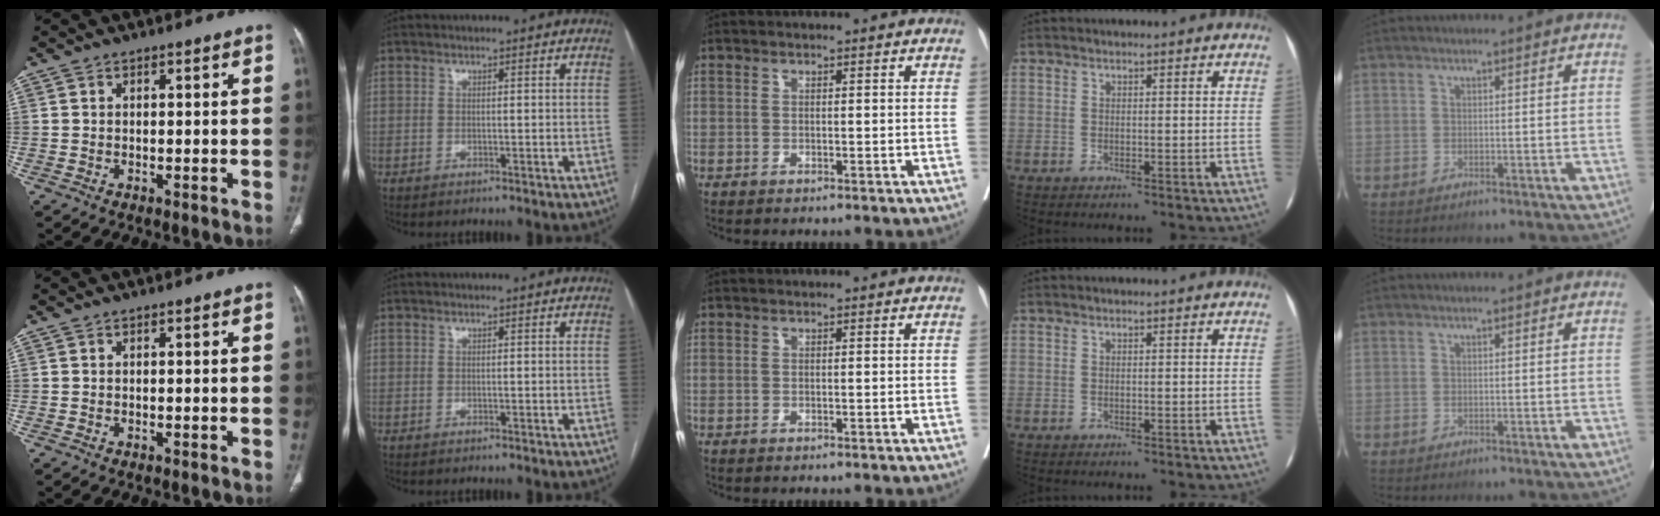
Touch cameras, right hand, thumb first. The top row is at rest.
{}